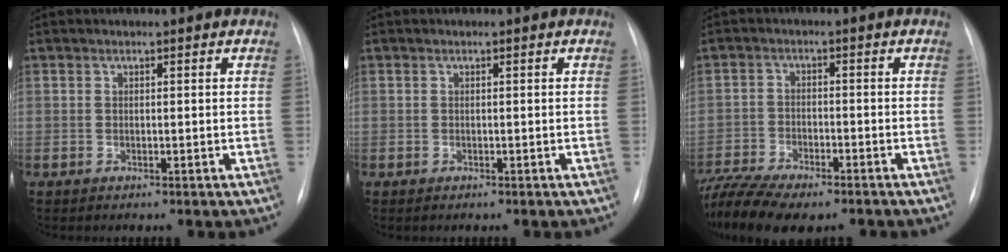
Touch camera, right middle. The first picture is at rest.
{"total": 0.0}
{"total": 13.6, "force": [-11.1, 3.8, 6.8], "torque": [-0.150, -0.007, -0.177]}